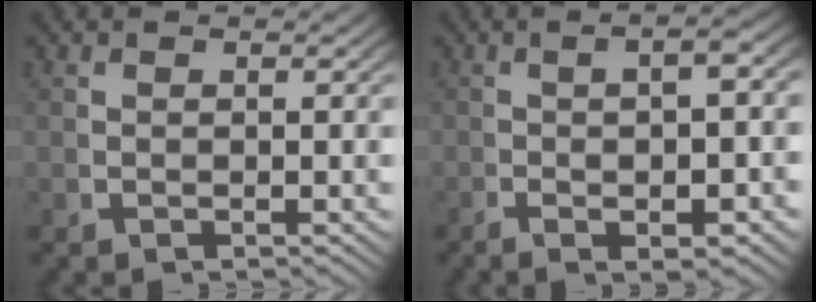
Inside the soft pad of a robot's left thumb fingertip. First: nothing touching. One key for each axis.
{"total": 4.8, "fx": -0.6, "fy": 1.3, "fz": 4.6, "tx": -0.073, "ty": 0.007, "tz": -0.010}